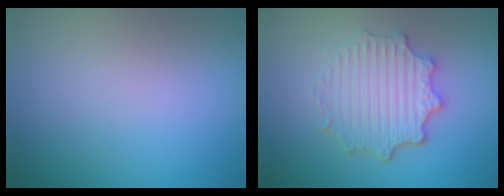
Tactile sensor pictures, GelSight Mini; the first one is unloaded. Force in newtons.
{"total": 4.9, "press": 3.8, "slide": 3.0}